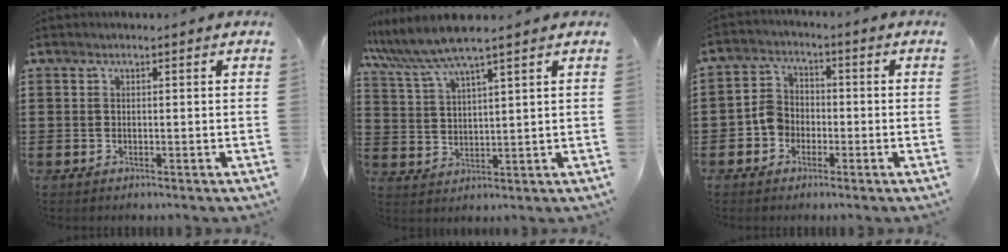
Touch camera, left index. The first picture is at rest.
{"total": 6.4, "force": [5.4, 0.0, 3.6], "torque": [-0.088, -0.018, 0.093]}
{"total": 4.7, "force": [-1.8, 3.9, 1.8], "torque": [-0.056, 0.010, -0.042]}